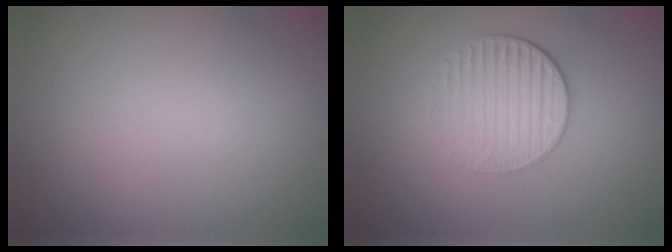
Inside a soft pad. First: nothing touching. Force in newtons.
{"total": 3.7, "press": 2.7, "slide": 2.6}